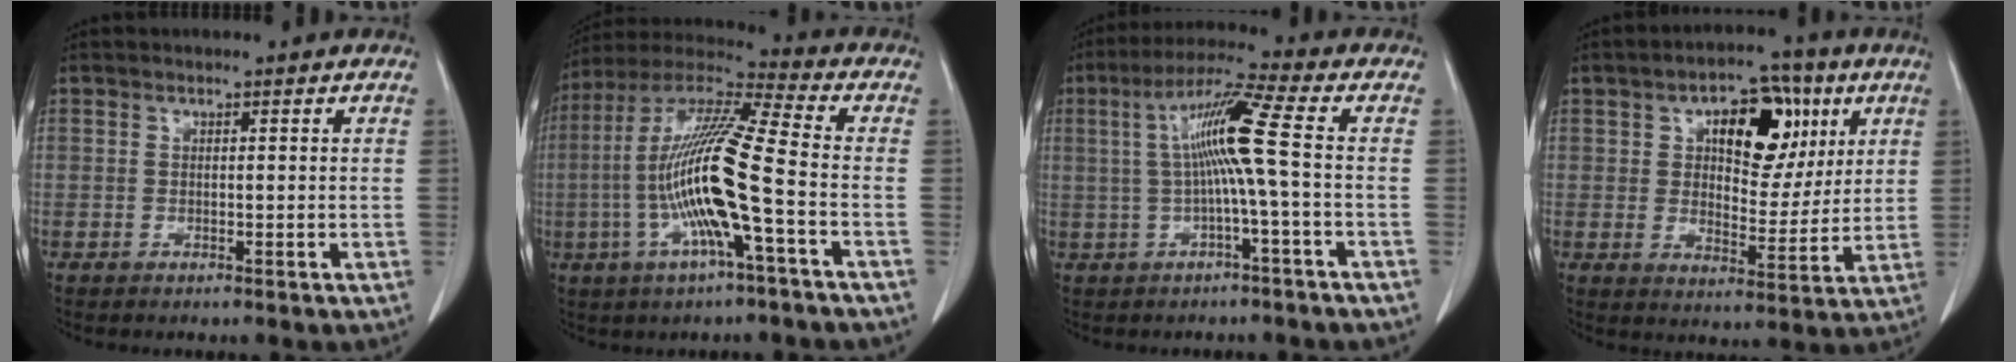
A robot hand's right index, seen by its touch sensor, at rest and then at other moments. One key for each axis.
{"total": 16.1, "fx": -3.3, "fy": 0.4, "fz": 15.8, "tx": -0.314, "ty": 0.004, "tz": -0.071}
{"total": 9.0, "fx": 0.2, "fy": -1.4, "fz": 8.9, "tx": -0.168, "ty": 0.020, "tz": 0.006}
{"total": 12.9, "fx": 4.9, "fy": 6.8, "fz": 9.8, "tx": -0.139, "ty": 0.025, "tz": 0.082}